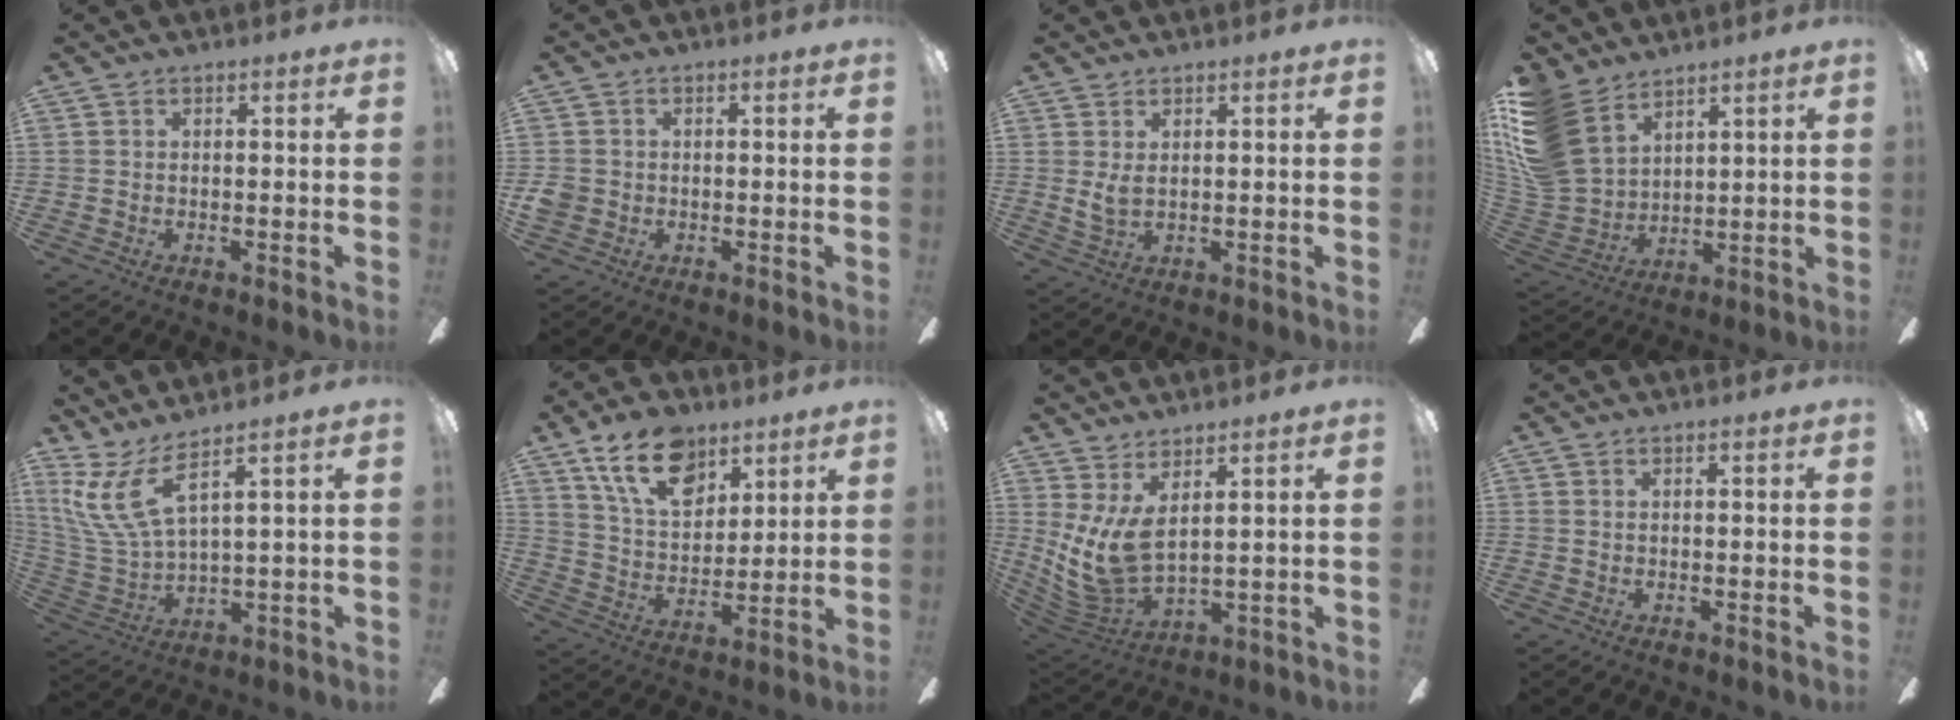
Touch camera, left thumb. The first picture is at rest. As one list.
[{"total": 3.0, "force": [-0.4, 2.8, 1.1], "torque": [-0.012, 0.002, -0.006]}, {"total": 3.3, "force": [1.3, 1.7, 2.5], "torque": [-0.057, 0.000, 0.022]}, {"total": 18.2, "force": [9.8, 12.2, 9.3], "torque": [-0.228, -0.044, 0.187]}, {"total": 13.4, "force": [6.6, 5.1, 10.4], "torque": [-0.235, -0.027, 0.122]}, {"total": 16.5, "force": [10.2, 9.3, 9.1], "torque": [-0.155, -0.036, 0.189]}, {"total": 10.7, "force": [3.9, 5.4, 8.4], "torque": [-0.206, -0.032, 0.078]}, {"total": 0.0}]